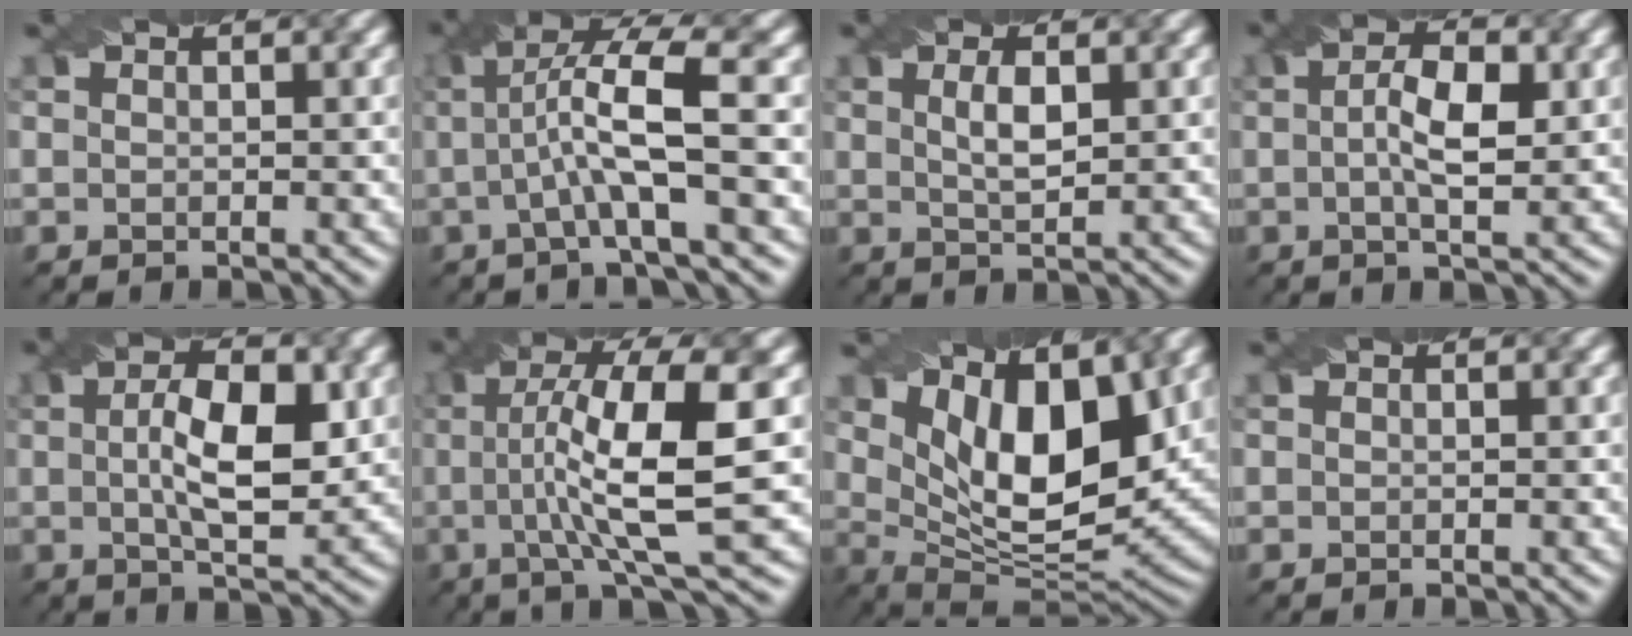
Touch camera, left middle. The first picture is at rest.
{"total": 6.5, "force": [0.5, 1.2, 6.4], "torque": [-0.117, 0.012, 0.008]}
{"total": 2.5, "force": [0.7, 0.8, 2.3], "torque": [-0.046, 0.002, 0.016]}
{"total": 4.6, "force": [0.4, 1.5, 4.3], "torque": [-0.073, 0.005, 0.004]}
{"total": 7.3, "force": [0.9, 2.6, 6.7], "torque": [-0.111, 0.004, 0.014]}
{"total": 10.7, "force": [0.8, 2.2, 10.4], "torque": [-0.161, 0.013, 0.013]}
{"total": 10.4, "force": [4.1, 4.8, 8.3], "torque": [-0.142, -0.009, 0.069]}
{"total": 0.0}